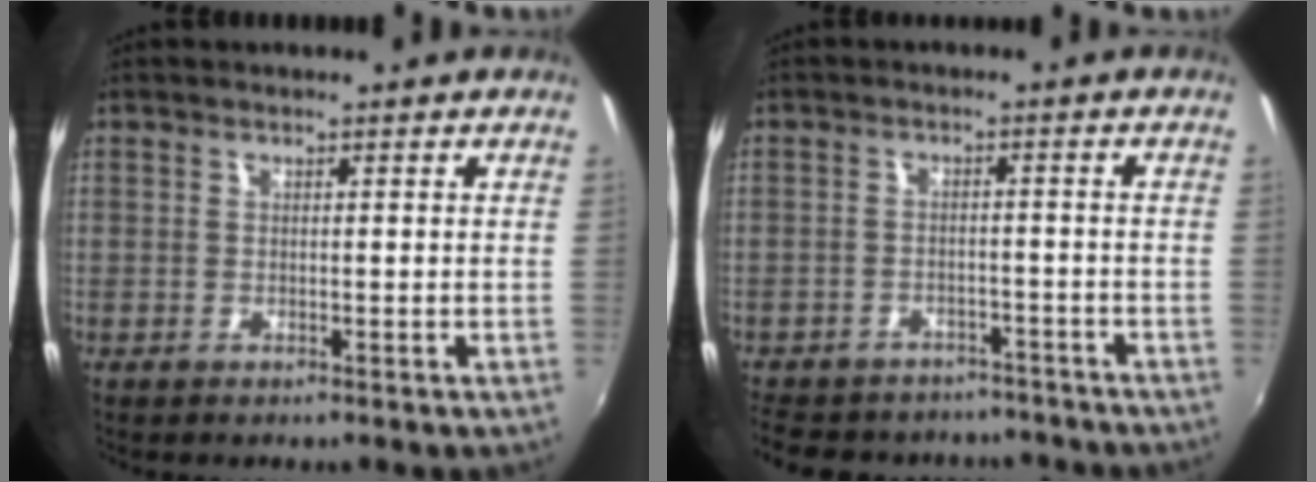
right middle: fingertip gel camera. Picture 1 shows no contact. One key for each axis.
{"total": 16.7, "fx": -14.0, "fy": 7.2, "fz": 5.5, "tx": -0.134, "ty": 0.009, "tz": -0.184}